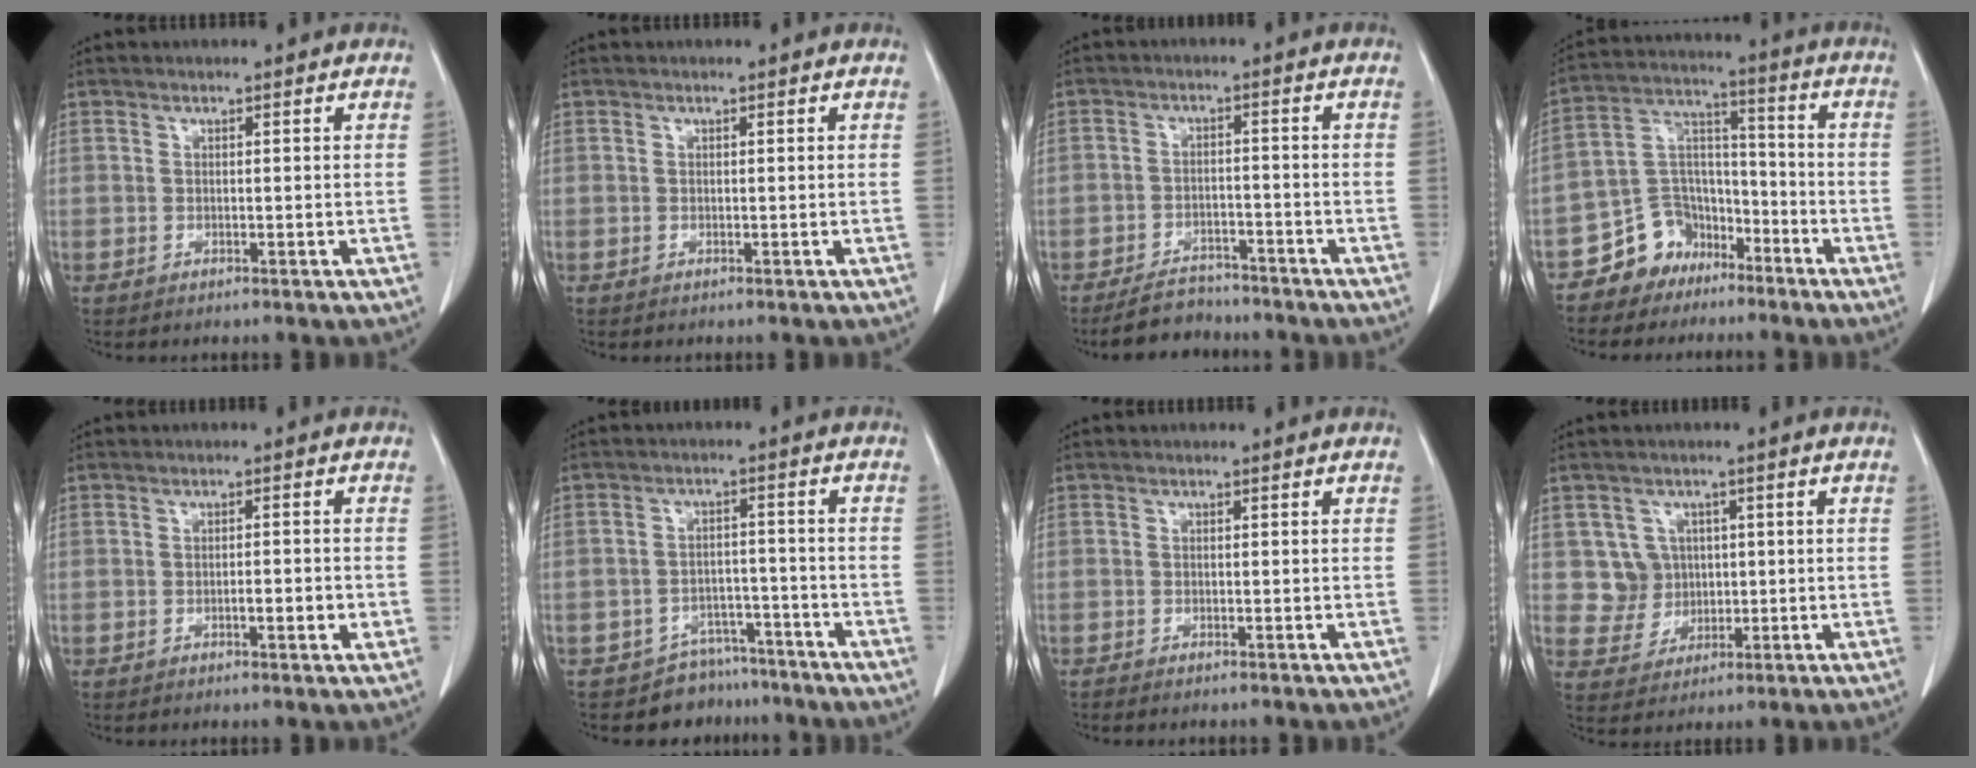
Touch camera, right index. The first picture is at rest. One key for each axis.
{"total": 0.0}
{"total": 5.7, "fx": -5.1, "fy": 2.4, "fz": 1.0, "tx": -0.019, "ty": -0.003, "tz": -0.086}
{"total": 9.0, "fx": -6.2, "fy": 6.3, "fz": 1.4, "tx": -0.025, "ty": 0.044, "tz": -0.110}
{"total": 2.6, "fx": -0.8, "fy": 0.5, "fz": 2.4, "tx": -0.038, "ty": 0.001, "tz": -0.010}
{"total": 6.4, "fx": -5.4, "fy": 3.5, "fz": -0.5, "tx": 0.020, "ty": 0.033, "tz": -0.081}
{"total": 0.8, "fx": -0.7, "fy": 0.1, "fz": 0.4, "tx": -0.012, "ty": -0.002, "tz": -0.013}
{"total": 4.5, "fx": 0.9, "fy": 4.4, "fz": 0.2, "tx": 0.004, "ty": 0.011, "tz": 0.022}